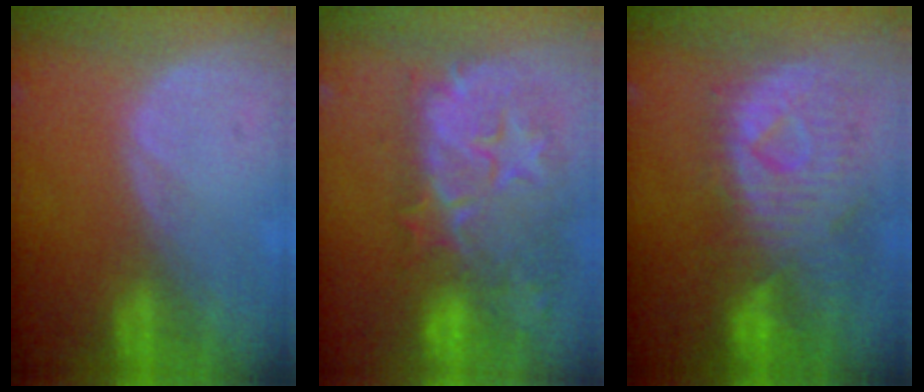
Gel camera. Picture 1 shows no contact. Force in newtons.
{"total": 12.2, "press": 11.0, "slide": 5.2}
{"total": 11.2, "press": 9.7, "slide": 5.4}